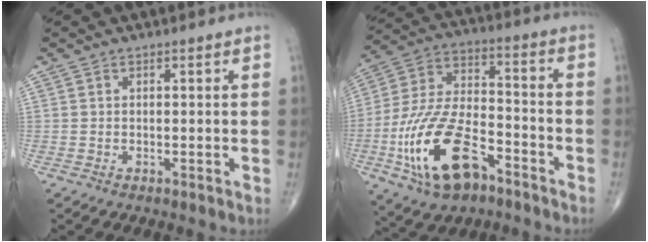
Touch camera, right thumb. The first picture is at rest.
{"total": 19.8, "force": [-9.0, 10.0, 14.5], "torque": [-0.282, 0.050, -0.160]}